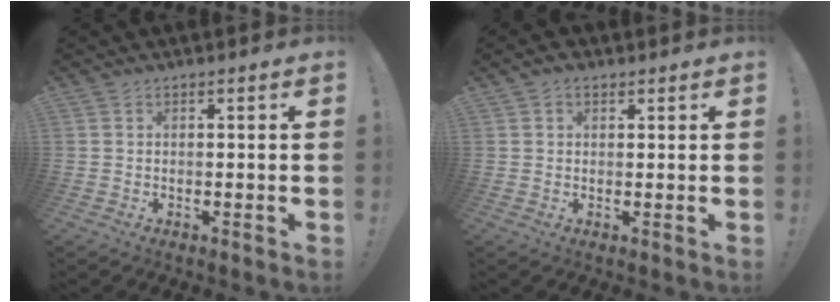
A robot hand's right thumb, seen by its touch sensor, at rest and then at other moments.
{"total": 2.4, "force": [1.3, 1.7, 1.1], "torque": [-0.007, -0.008, 0.023]}